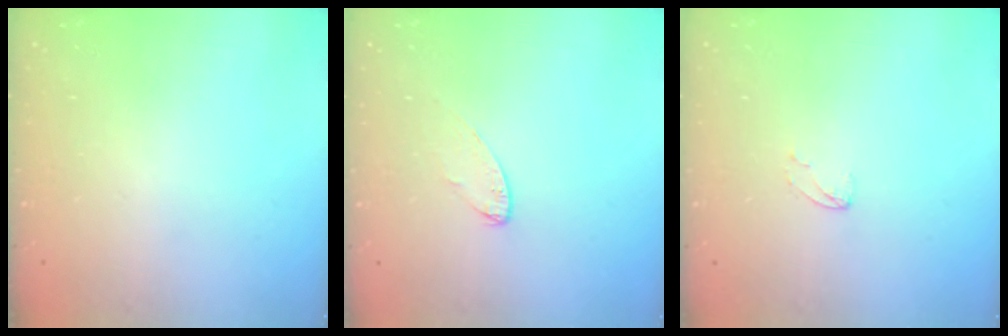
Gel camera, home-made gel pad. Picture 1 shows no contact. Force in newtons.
{"total": 4.3, "press": 4.3, "slide": 0.4}
{"total": 2.4, "press": 2.4, "slide": 0.2}